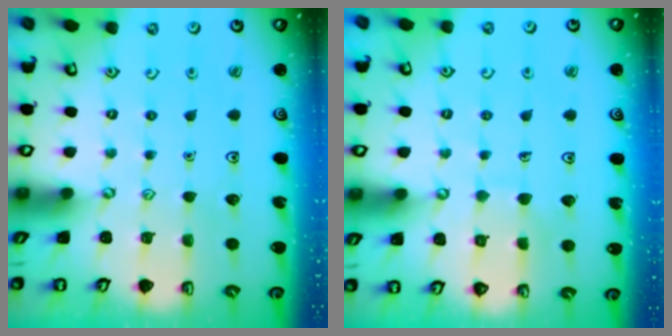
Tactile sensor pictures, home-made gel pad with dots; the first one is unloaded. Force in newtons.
{"total": 6.1, "press": 6.1, "slide": 0.5}